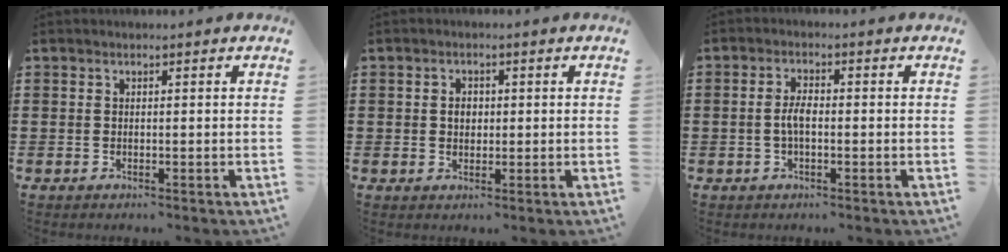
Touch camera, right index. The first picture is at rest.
{"total": 1.8, "force": [0.1, 1.4, 1.2], "torque": [-0.026, 0.007, 0.000]}
{"total": 3.1, "force": [-0.5, 1.2, 2.8], "torque": [-0.068, -0.001, -0.015]}